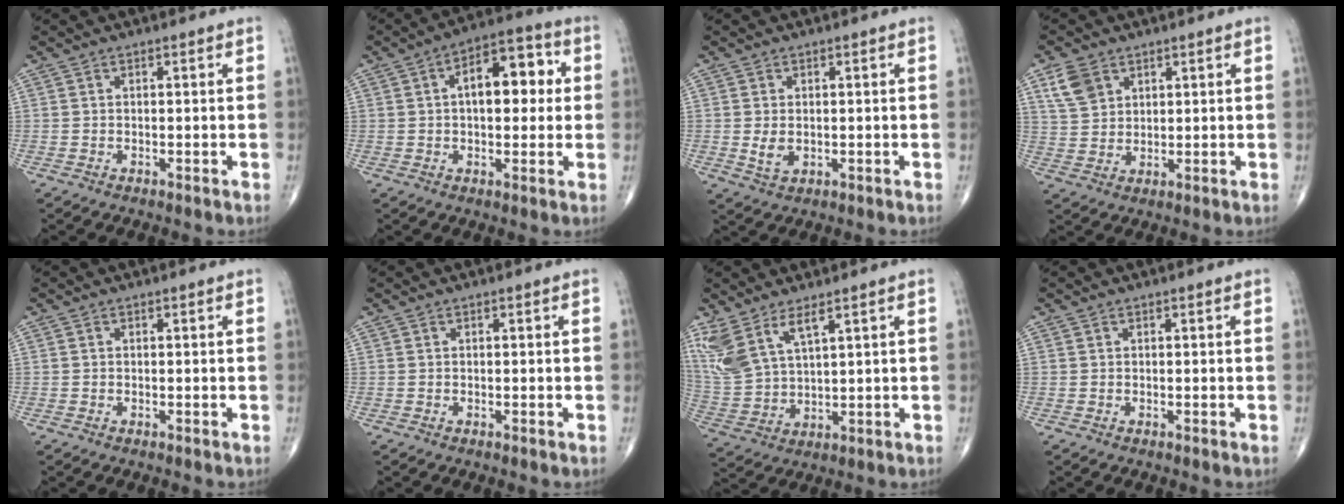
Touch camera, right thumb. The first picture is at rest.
{"total": 12.2, "force": [2.1, 6.4, 10.1], "torque": [-0.116, 0.024, 0.023]}
{"total": 3.1, "force": [0.0, 2.1, 2.3], "torque": [-0.041, -0.007, 0.006]}
{"total": 6.1, "force": [3.3, 4.2, 2.9], "torque": [-0.043, -0.010, 0.068]}
{"total": 0.0}
{"total": 0.0}
{"total": 11.0, "force": [6.6, 4.3, 7.6], "torque": [-0.175, -0.024, 0.152]}
{"total": 0.0}